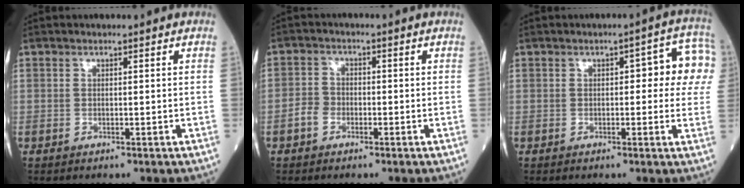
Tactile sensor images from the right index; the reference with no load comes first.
{"total": 2.7, "force": [-1.3, 2.1, 1.1], "torque": [-0.018, 0.007, -0.029]}
{"total": 8.5, "force": [1.6, 3.1, 7.8], "torque": [-0.076, 0.032, 0.013]}